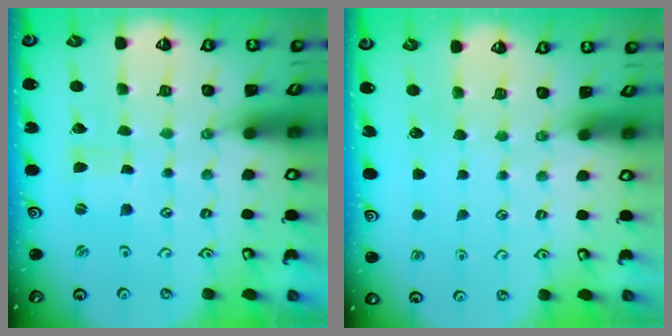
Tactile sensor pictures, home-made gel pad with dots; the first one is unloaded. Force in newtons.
{"total": 0.0}